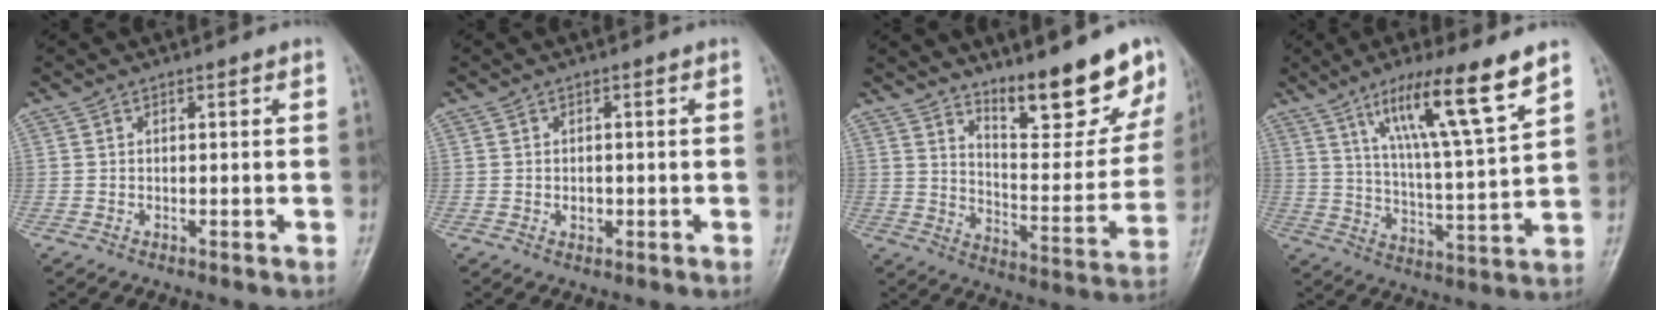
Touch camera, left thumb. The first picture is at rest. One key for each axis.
{"total": 1.5, "fx": -0.2, "fy": 1.1, "fz": 1.0, "tx": -0.010, "ty": 0.002, "tz": -0.002}
{"total": 16.5, "fx": 12.2, "fy": 4.4, "fz": 10.1, "tx": -0.096, "ty": -0.089, "tz": 0.193}
{"total": 15.7, "fx": 9.3, "fy": 1.2, "fz": 12.6, "tx": -0.212, "ty": -0.042, "tz": 0.164}